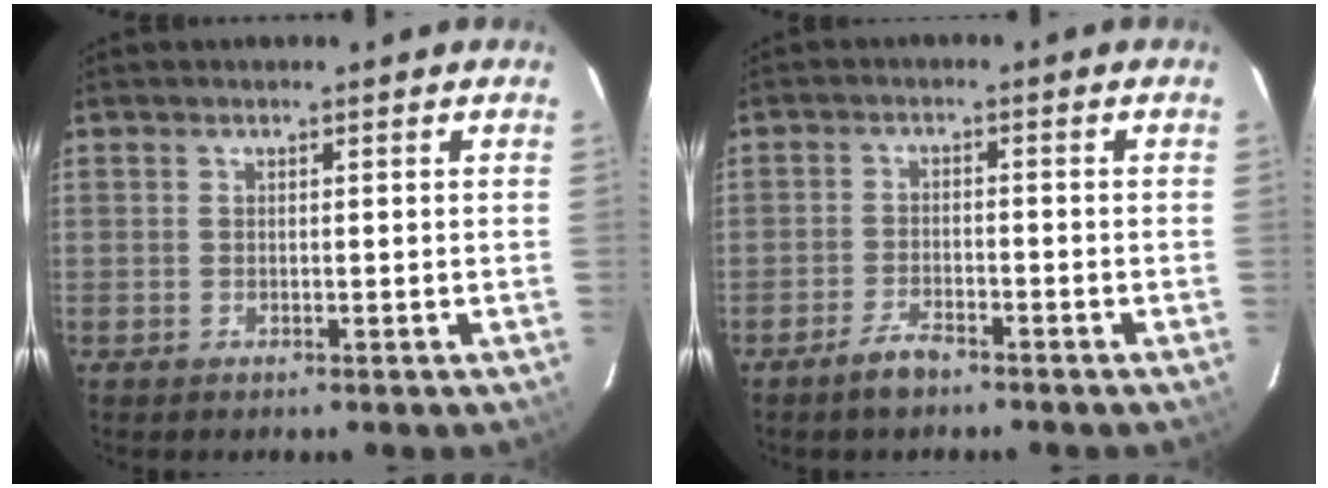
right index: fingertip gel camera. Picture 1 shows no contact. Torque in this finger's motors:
{"motor_torque": [-0.06, -0.03, 0.01, 0.01]}